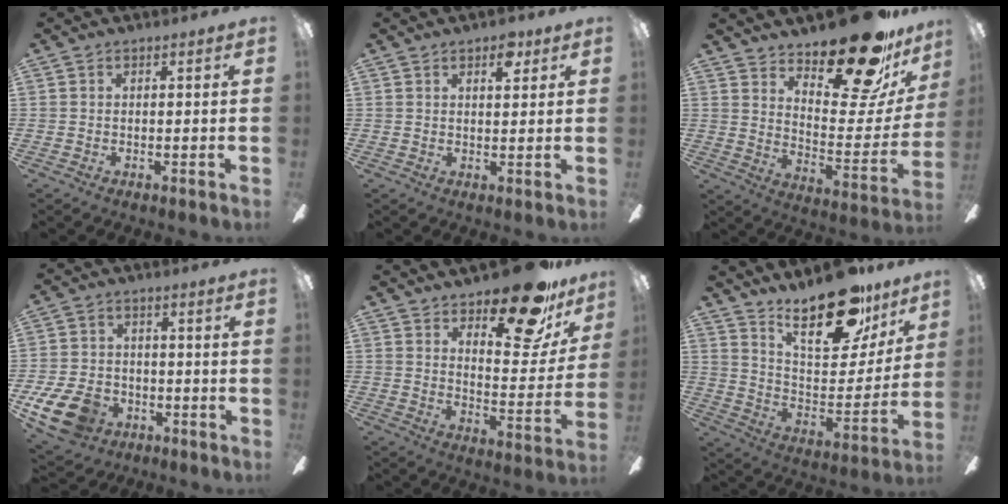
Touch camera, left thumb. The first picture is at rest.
{"total": 4.4, "force": [3.0, 1.9, 2.5], "torque": [-0.016, -0.014, 0.046]}
{"total": 22.2, "force": [17.2, 7.3, 12.1], "torque": [-0.152, -0.123, 0.282]}
{"total": 12.0, "force": [-6.2, 7.9, 6.5], "torque": [-0.155, 0.036, -0.114]}
{"total": 19.5, "force": [14.6, 7.1, 10.9], "torque": [-0.150, -0.096, 0.242]}
{"total": 22.5, "force": [16.5, 8.8, 12.5], "torque": [-0.192, -0.107, 0.283]}